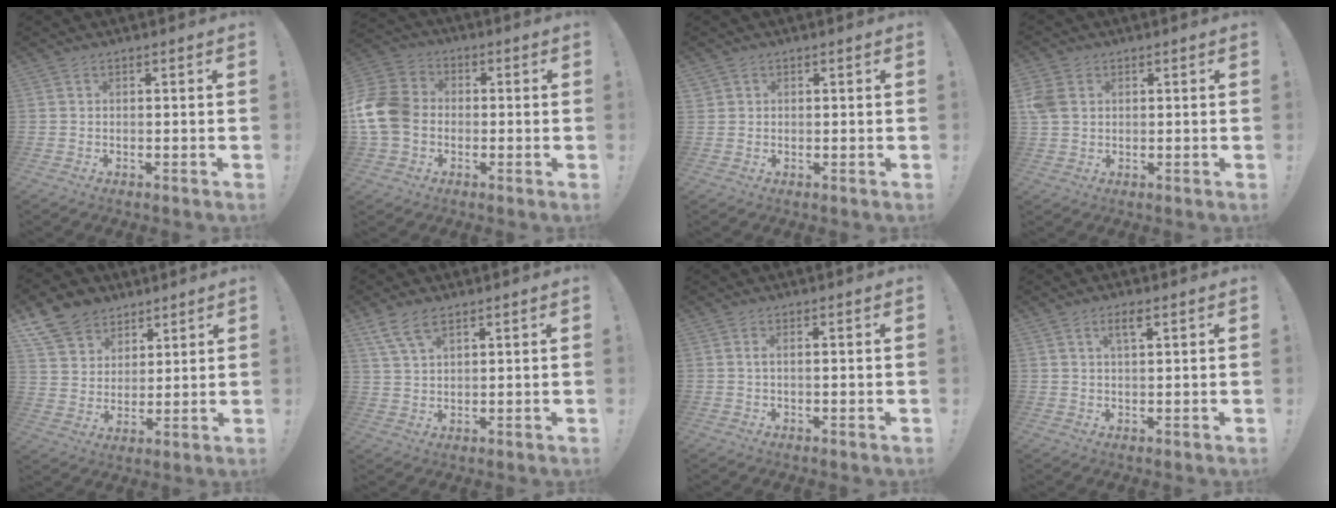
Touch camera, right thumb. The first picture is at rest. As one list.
[{"total": 14.8, "force": [-1.6, 11.7, 9.0], "torque": [-0.176, 0.025, -0.027]}, {"total": 1.2, "force": [0.7, 1.1, 0.1], "torque": [0.002, -0.001, 0.012]}, {"total": 6.2, "force": [1.6, 4.9, 3.5], "torque": [-0.080, 0.008, 0.034]}, {"total": 11.3, "force": [7.5, 8.0, 2.6], "torque": [-0.043, -0.054, 0.149]}, {"total": 7.4, "force": [4.6, 3.4, 4.7], "torque": [-0.087, -0.009, 0.090]}, {"total": 1.6, "force": [0.0, 0.0, 1.6], "torque": [-0.024, -0.004, -0.003]}, {"total": 3.4, "force": [1.8, 0.8, 2.8], "torque": [-0.046, -0.002, 0.026]}]